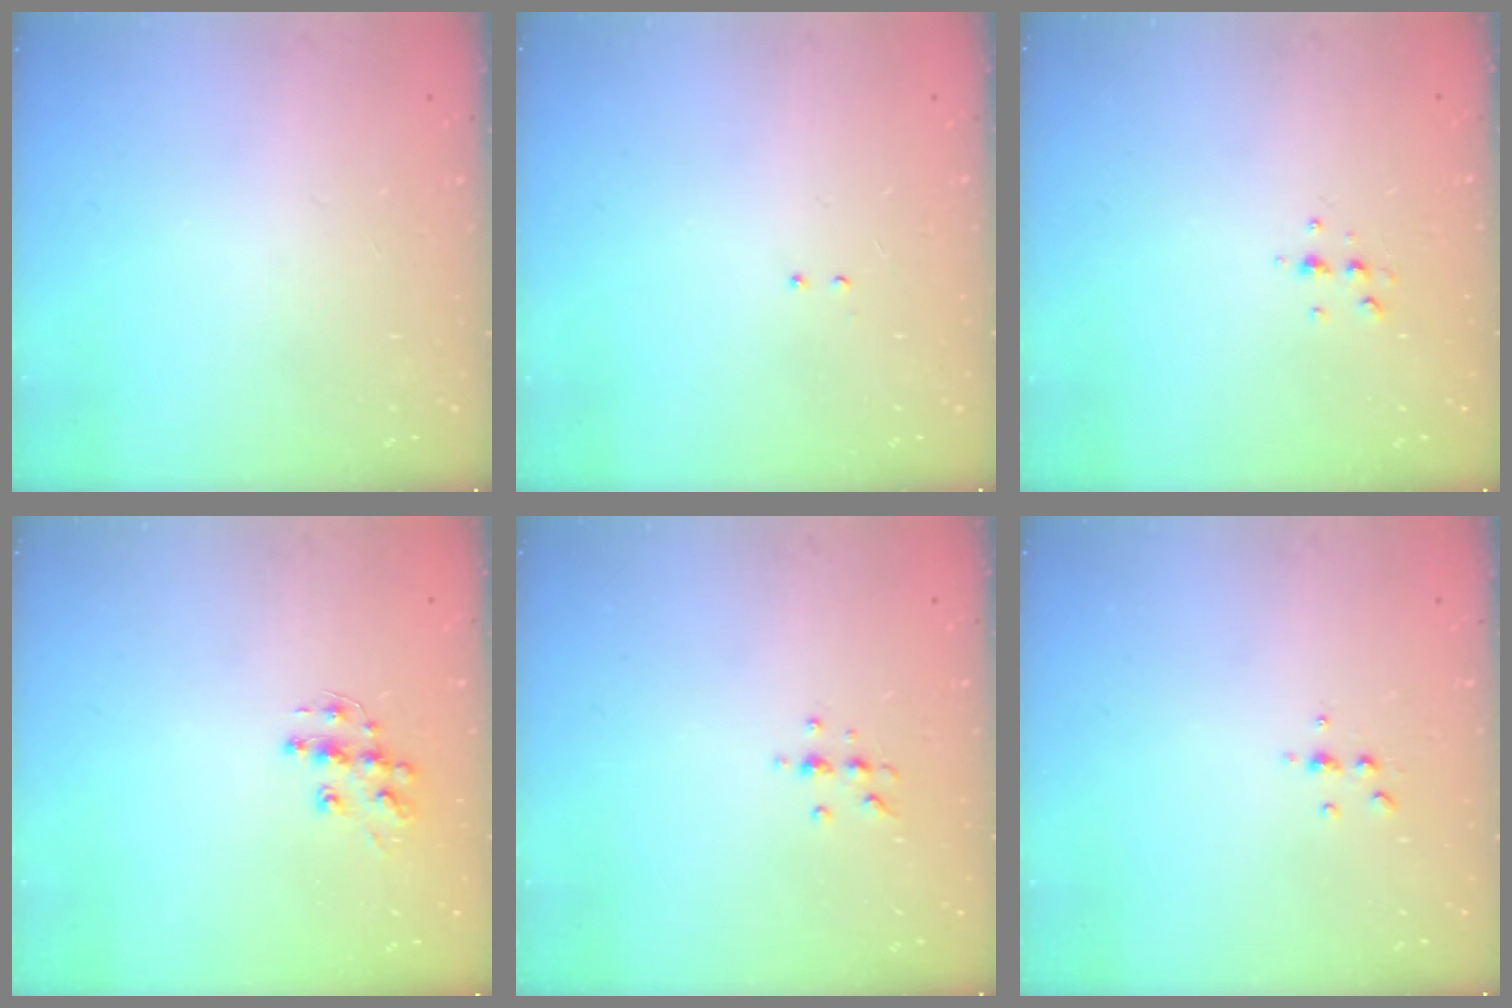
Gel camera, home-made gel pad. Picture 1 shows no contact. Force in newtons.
{"total": 2.1, "press": 2.0, "slide": 0.6}
{"total": 4.7, "press": 4.6, "slide": 1.0}
{"total": 9.8, "press": 9.8, "slide": 0.6}
{"total": 4.0, "press": 3.8, "slide": 1.2}
{"total": 3.8, "press": 3.7, "slide": 0.5}